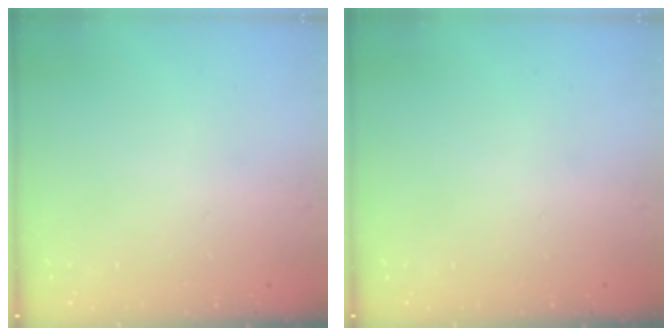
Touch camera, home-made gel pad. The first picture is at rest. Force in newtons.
{"total": 0.0}